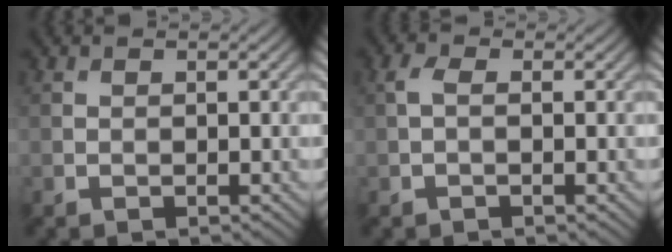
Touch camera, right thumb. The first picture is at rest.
{"total": 1.4, "force": [0.0, 0.6, 1.2], "torque": [-0.031, 0.004, -0.003]}